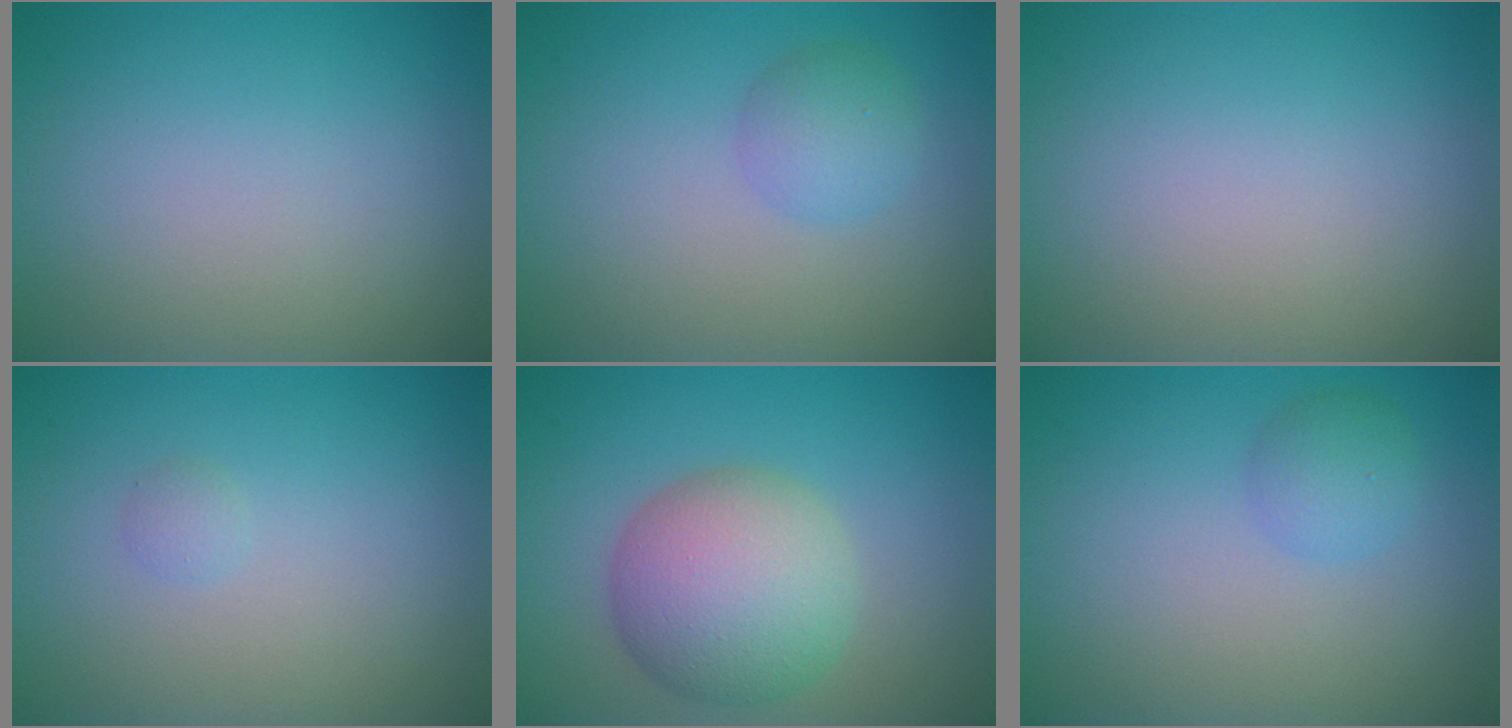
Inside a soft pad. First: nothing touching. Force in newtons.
{"total": 2.2, "press": 2.2, "slide": 0.0}
{"total": 0.0}
{"total": 0.6, "press": 0.6, "slide": 0.1}
{"total": 7.2, "press": 7.2, "slide": 0.3}
{"total": 1.8, "press": 1.8, "slide": 0.1}